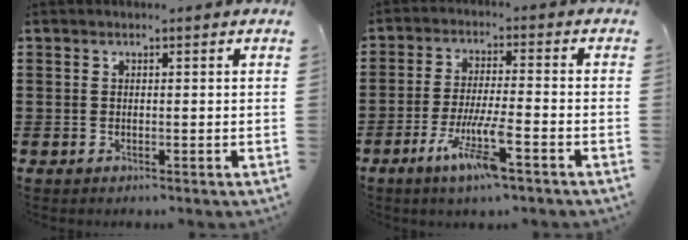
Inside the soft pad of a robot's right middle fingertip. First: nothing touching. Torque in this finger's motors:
{"motor_torque": [0.82, -0.78, 0.86, 0.13]}